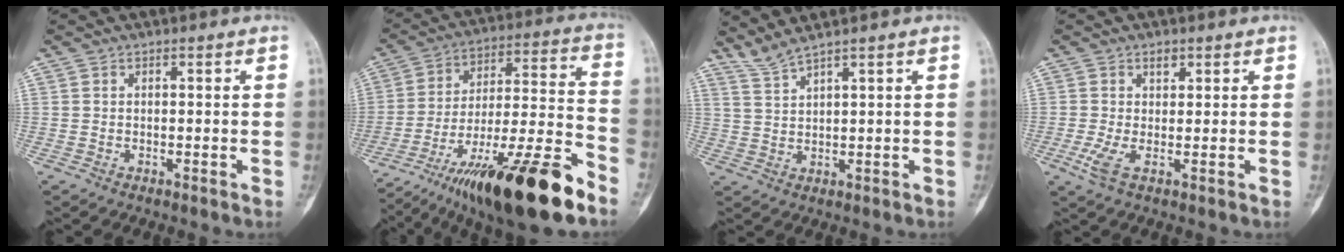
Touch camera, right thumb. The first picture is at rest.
{"total": 27.4, "force": [-17.8, 5.4, 20.2], "torque": [-0.287, 0.056, -0.292]}
{"total": 3.4, "force": [3.0, -0.7, 1.2], "torque": [-0.037, -0.016, 0.075]}
{"total": 3.7, "force": [0.5, 1.8, 3.2], "torque": [-0.072, -0.001, 0.009]}